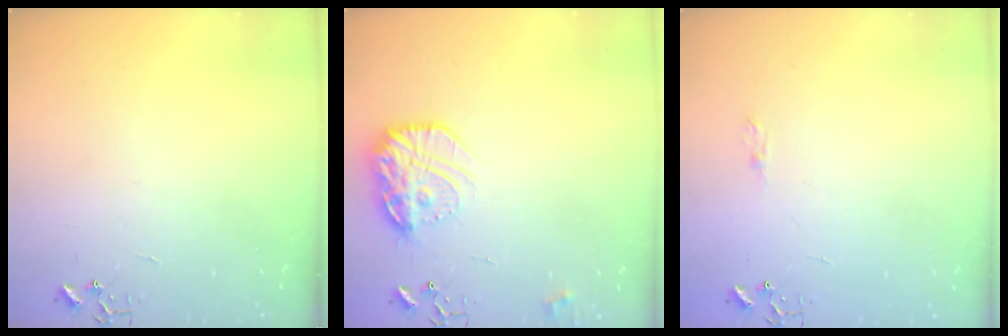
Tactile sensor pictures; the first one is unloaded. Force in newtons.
{"total": 17.7, "press": 17.6, "slide": 1.0}
{"total": 5.3, "press": 5.3, "slide": 0.6}